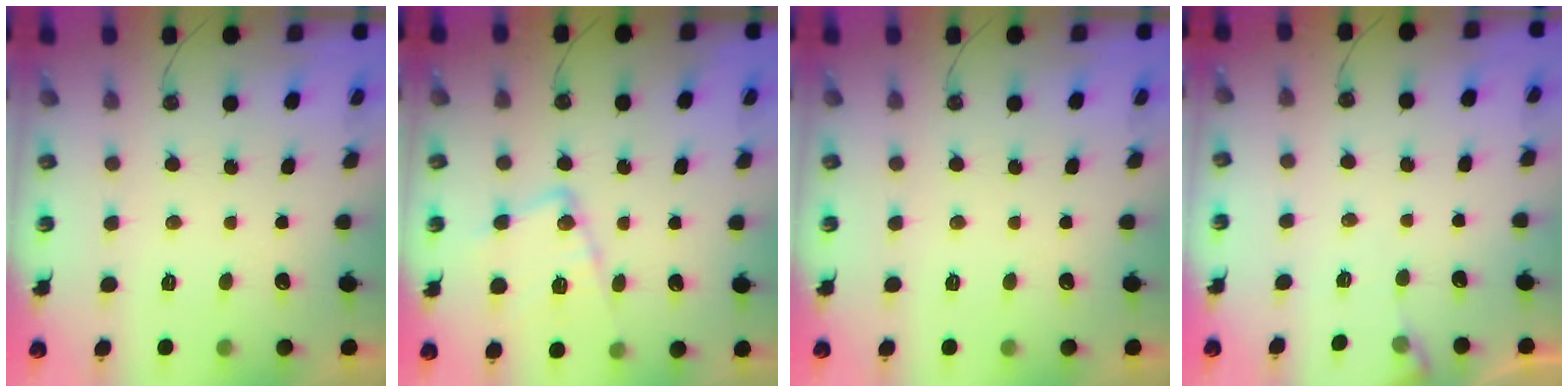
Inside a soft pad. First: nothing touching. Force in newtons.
{"total": 14.7, "press": 14.7, "slide": 1.2}
{"total": 0.0}
{"total": 4.4, "press": 4.3, "slide": 0.6}